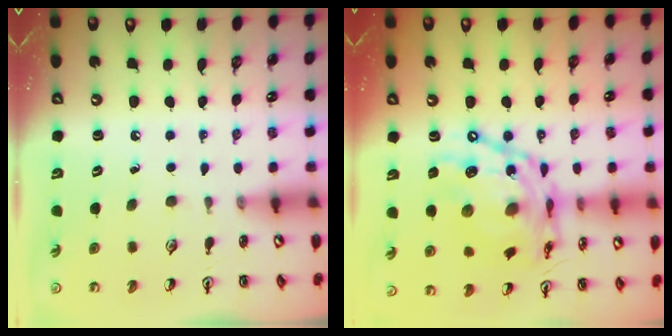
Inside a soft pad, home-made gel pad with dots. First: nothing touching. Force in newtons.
{"total": 20.0, "press": 19.9, "slide": 1.8}